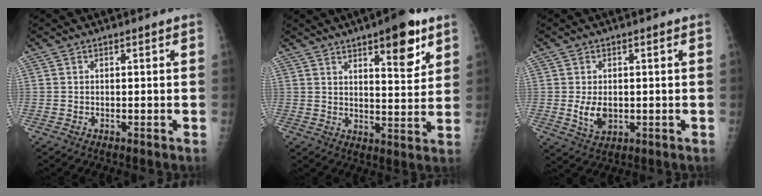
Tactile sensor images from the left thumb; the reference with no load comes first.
{"total": 10.9, "force": [6.4, 3.6, 8.1], "torque": [-0.090, -0.035, 0.090]}
{"total": 4.9, "force": [-0.3, 3.2, 3.6], "torque": [-0.058, -0.008, 0.003]}